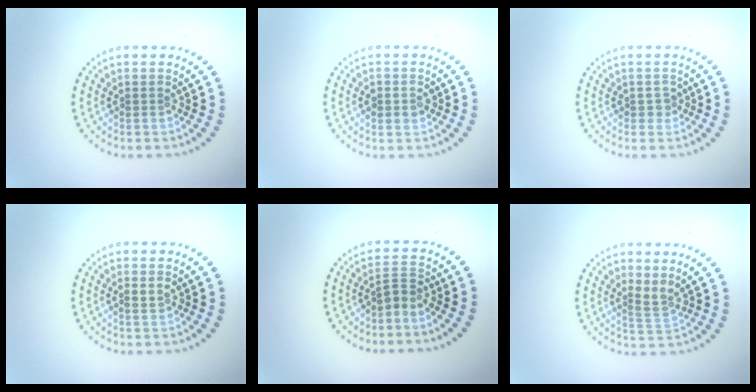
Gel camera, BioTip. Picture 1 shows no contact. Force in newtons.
{"total": 1.6, "press": 1.6, "slide": 0.1}
{"total": 1.3, "press": 1.1, "slide": 0.6}
{"total": 0.9, "press": 0.9, "slide": 0.1}
{"total": 1.7, "press": 1.2, "slide": 1.2}
{"total": 2.0, "press": 1.4, "slide": 1.4}